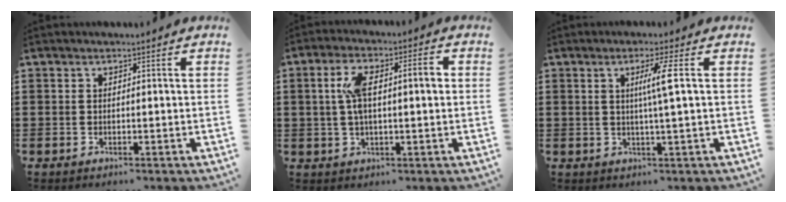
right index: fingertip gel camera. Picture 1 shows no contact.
{"total": 7.0, "force": [0.9, 2.3, 6.5], "torque": [-0.117, 0.008, 0.010]}
{"total": 4.4, "force": [0.8, -0.8, 4.3], "torque": [-0.082, -0.006, 0.006]}